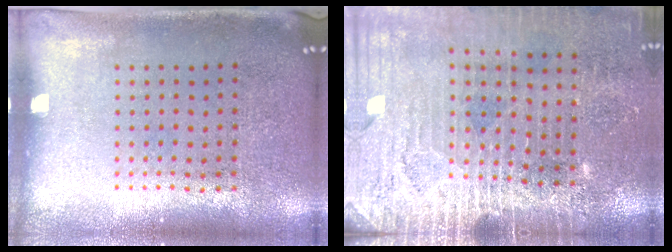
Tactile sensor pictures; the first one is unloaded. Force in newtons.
{"total": 3.2, "press": 3.1, "slide": 0.6}